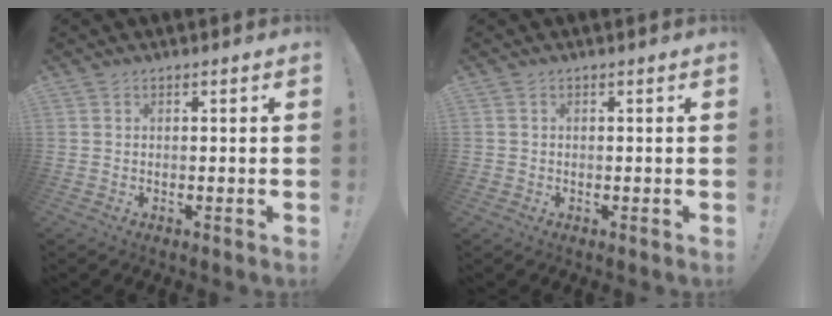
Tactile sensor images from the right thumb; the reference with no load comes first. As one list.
[{"total": 0.8, "force": [-0.4, 0.7, 0.1], "torque": [0.001, 0.003, -0.008]}]